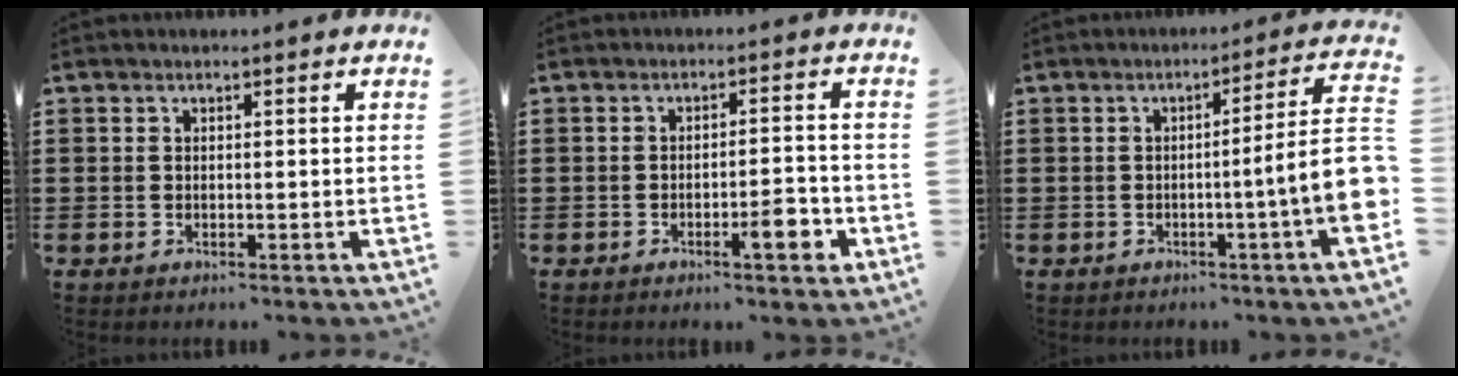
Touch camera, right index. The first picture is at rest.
{"total": 5.2, "force": [-2.4, 0.9, 4.5], "torque": [-0.059, -0.004, -0.040]}
{"total": 9.3, "force": [-1.4, 0.3, 9.2], "torque": [-0.154, -0.025, -0.029]}